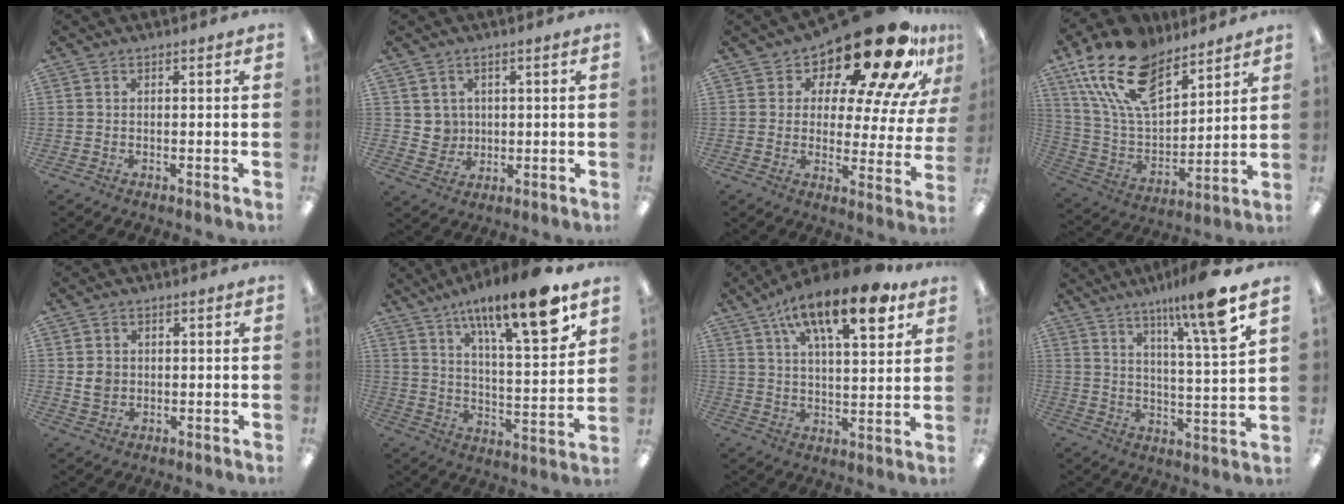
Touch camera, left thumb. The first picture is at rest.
{"total": 4.6, "force": [1.9, 4.2, 0.0], "torque": [-0.002, 0.000, 0.034]}
{"total": 22.2, "force": [16.3, 7.0, 13.4], "torque": [-0.199, -0.119, 0.266]}
{"total": 20.7, "force": [13.4, 10.8, 11.5], "torque": [-0.231, -0.067, 0.247]}
{"total": 3.6, "force": [0.3, 3.3, 1.3], "torque": [-0.013, 0.000, 0.001]}
{"total": 18.4, "force": [12.4, 4.5, 12.8], "torque": [-0.199, -0.075, 0.196]}
{"total": 18.1, "force": [10.5, 6.7, 13.1], "torque": [-0.202, -0.046, 0.167]}
{"total": 13.2, "force": [9.1, 0.7, 9.5], "torque": [-0.149, -0.052, 0.139]}